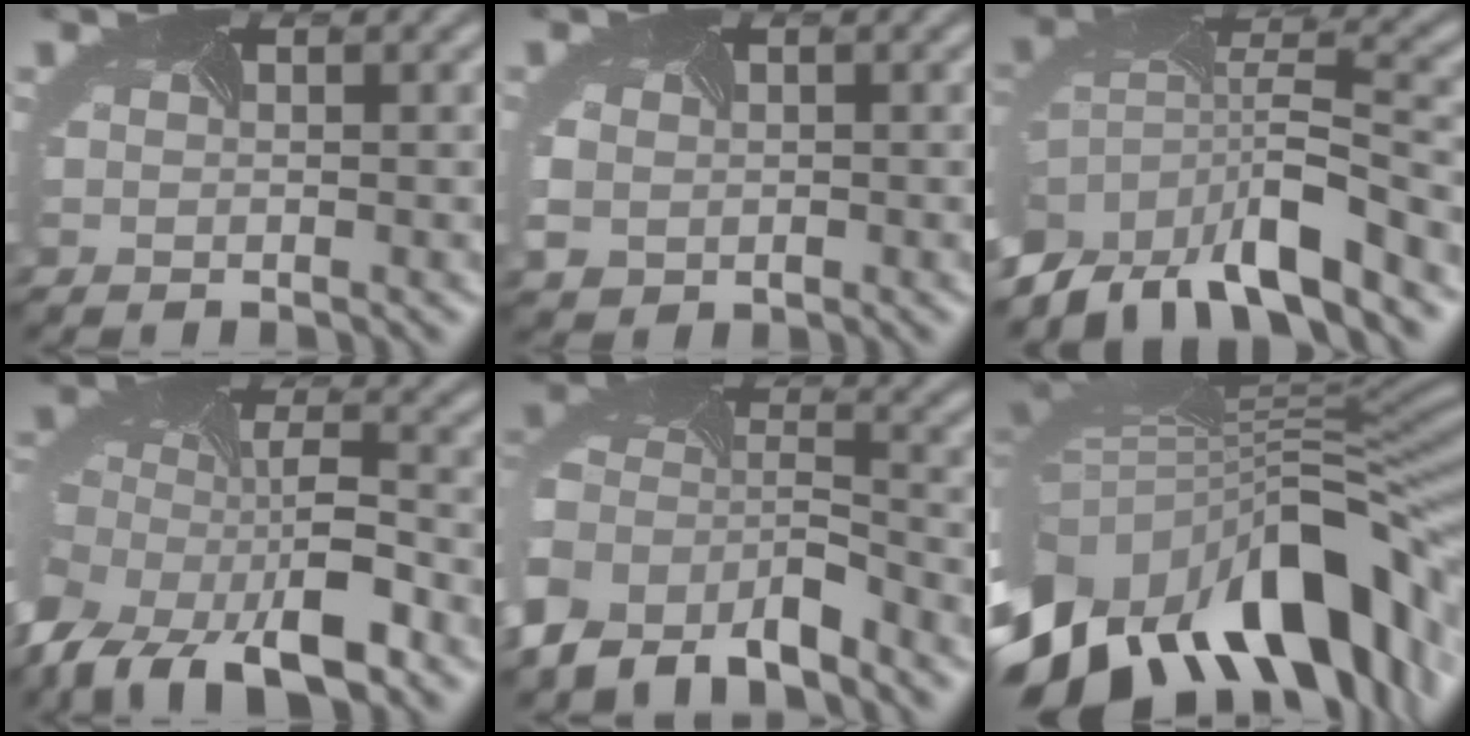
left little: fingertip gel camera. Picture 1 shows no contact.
{"total": 2.5, "force": [-0.5, 2.2, 1.1], "torque": [-0.029, -0.006, -0.006]}
{"total": 8.8, "force": [-6.1, 3.3, 5.4], "torque": [-0.101, -0.010, -0.112]}
{"total": 12.6, "force": [-7.4, 5.9, 8.2], "torque": [-0.173, -0.029, -0.124]}
{"total": 8.7, "force": [-5.5, 5.2, 4.3], "torque": [-0.087, -0.014, -0.099]}
{"total": 18.6, "force": [-6.7, 10.0, 14.1], "torque": [-0.241, -0.023, -0.101]}